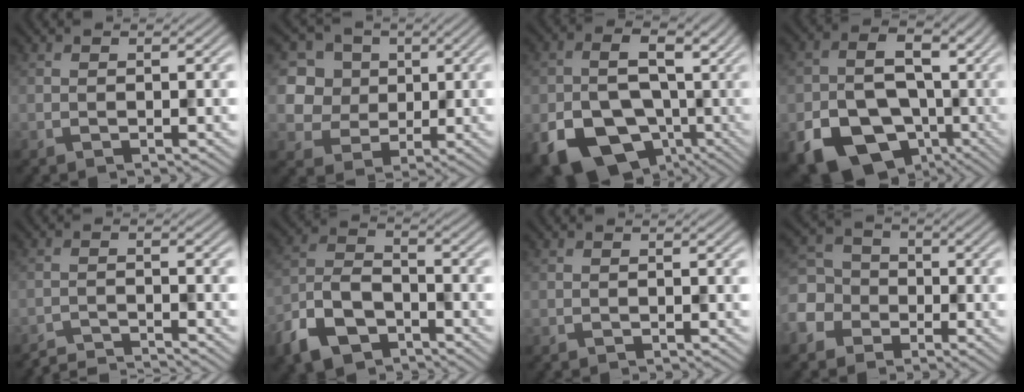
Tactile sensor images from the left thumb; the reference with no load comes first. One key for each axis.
{"total": 9.4, "fx": 3.2, "fy": 8.0, "fz": 3.7, "tx": -0.123, "ty": 0.006, "tz": 0.060}
{"total": 17.0, "fx": -5.8, "fy": 13.3, "fz": 9.0, "tx": -0.147, "ty": -0.025, "tz": -0.098}
{"total": 16.5, "fx": -7.1, "fy": 12.7, "fz": 7.8, "tx": -0.129, "ty": -0.045, "tz": -0.123}
{"total": 3.4, "fx": -3.3, "fy": 0.1, "fz": 0.8, "tx": -0.012, "ty": -0.001, "tz": -0.066}
{"total": 8.8, "fx": -5.6, "fy": 4.6, "fz": 4.9, "tx": -0.111, "ty": -0.009, "tz": -0.121}
{"total": 0.0}
{"total": 7.1, "fx": -3.1, "fy": 6.0, "fz": 2.1, "tx": -0.066, "ty": -0.010, "tz": -0.087}